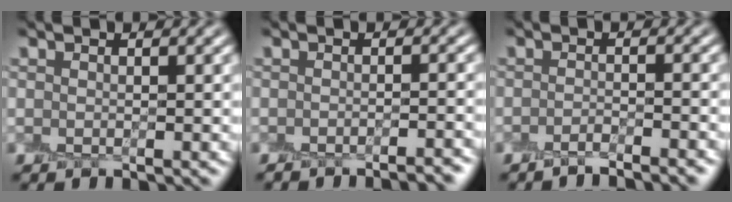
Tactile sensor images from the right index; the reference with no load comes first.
{"total": 3.0, "force": [-2.6, 0.4, 1.4], "torque": [-0.014, 0.006, -0.036]}
{"total": 2.6, "force": [-2.1, 0.4, 1.4], "torque": [-0.013, 0.000, -0.041]}